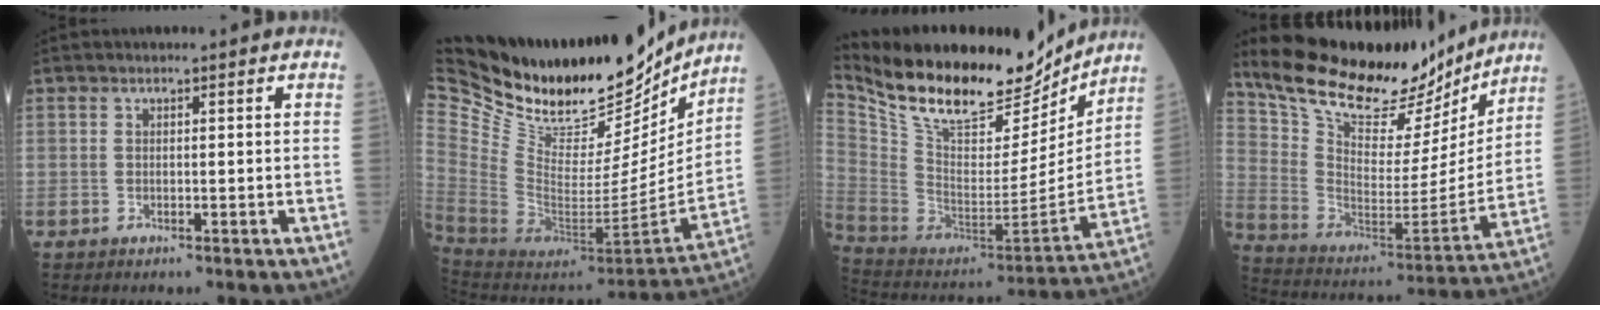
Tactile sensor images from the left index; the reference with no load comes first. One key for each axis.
{"total": 33.9, "fx": 27.8, "fy": 11.5, "fz": 15.6, "tx": -0.316, "ty": -0.039, "tz": 0.445}
{"total": 25.2, "fx": 20.9, "fy": 7.5, "fz": 12.0, "tx": -0.226, "ty": -0.018, "tz": 0.340}
{"total": 24.4, "fx": 21.3, "fy": 6.4, "fz": 10.1, "tx": -0.172, "ty": -0.027, "tz": 0.329}